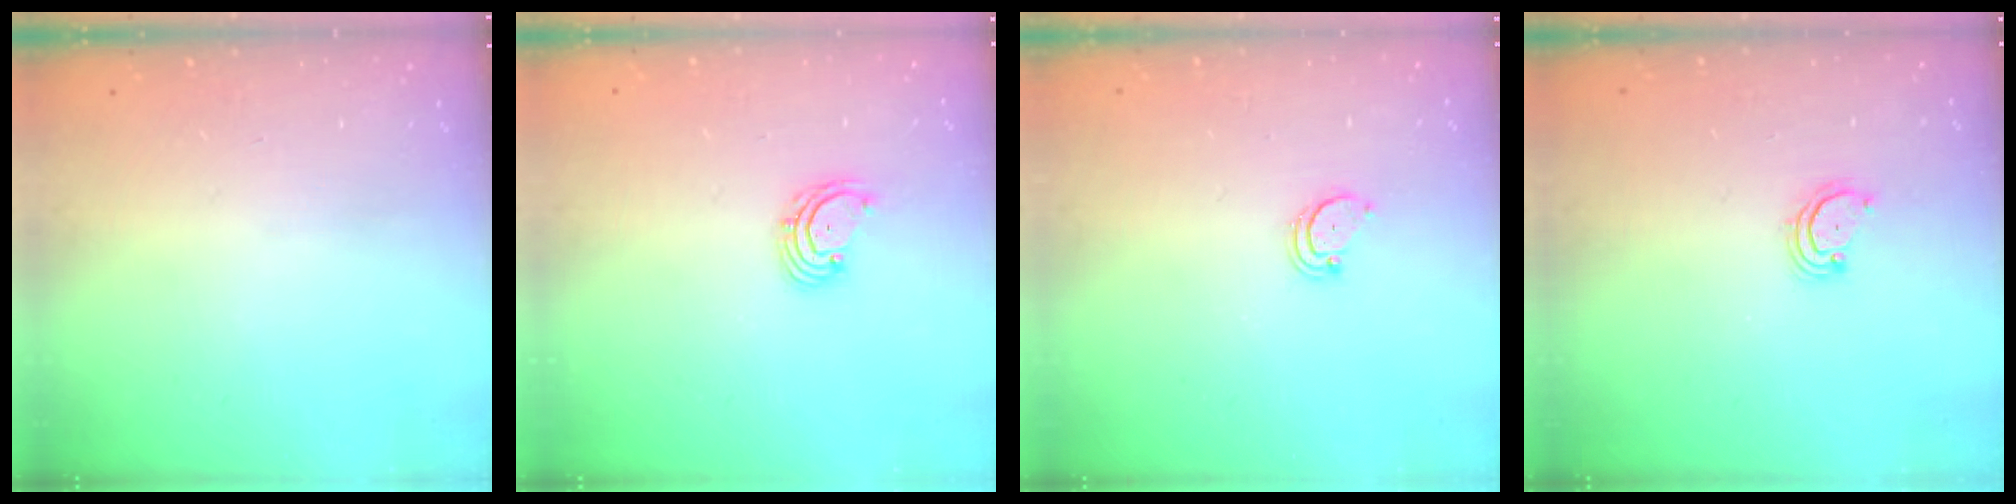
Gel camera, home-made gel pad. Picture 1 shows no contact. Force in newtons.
{"total": 2.6, "press": 2.5, "slide": 0.6}
{"total": 1.9, "press": 1.9, "slide": 0.2}
{"total": 2.5, "press": 2.5, "slide": 0.3}